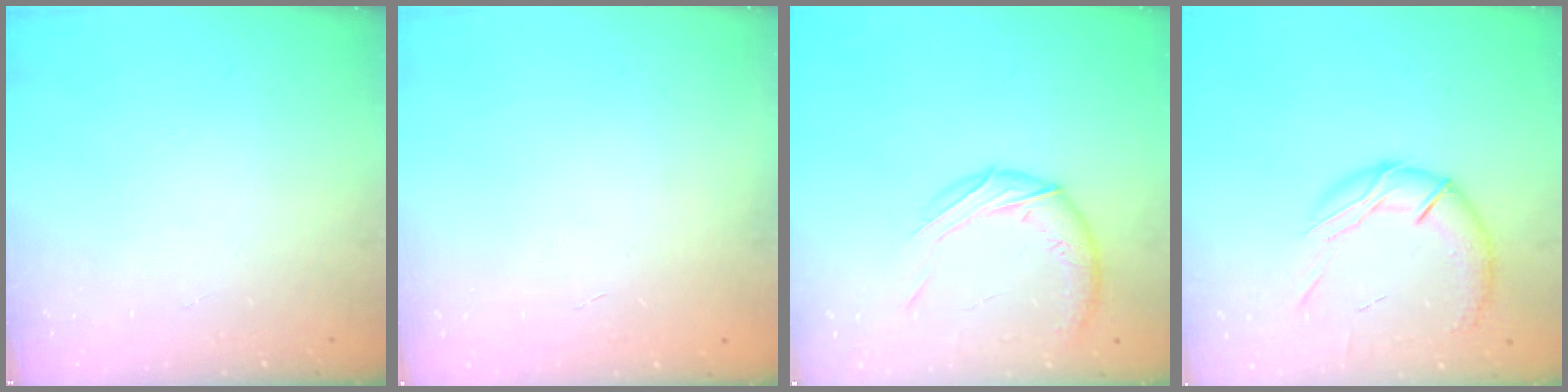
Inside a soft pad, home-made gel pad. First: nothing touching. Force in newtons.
{"total": 0.6, "press": 0.6, "slide": 0.2}
{"total": 10.8, "press": 10.8, "slide": 0.4}
{"total": 12.1, "press": 12.0, "slide": 1.1}